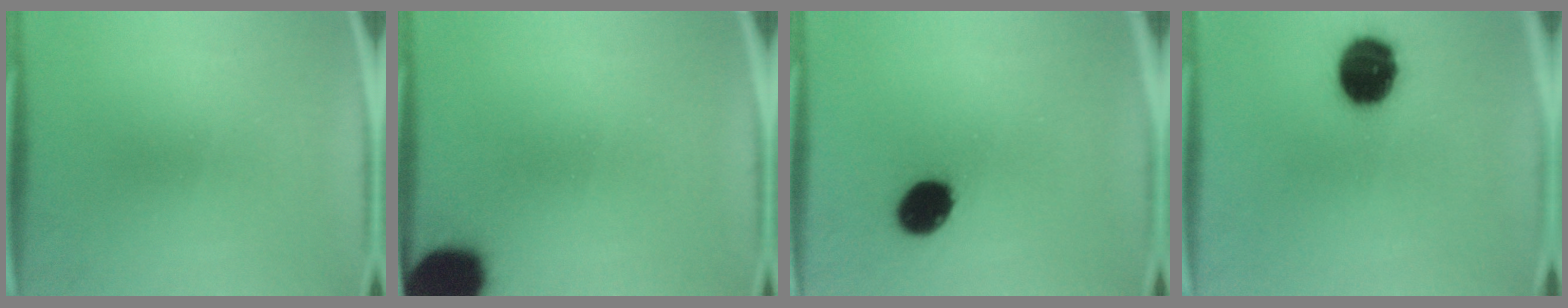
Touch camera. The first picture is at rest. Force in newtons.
{"total": 18.9}
{"total": 10.0}
{"total": 14.8}